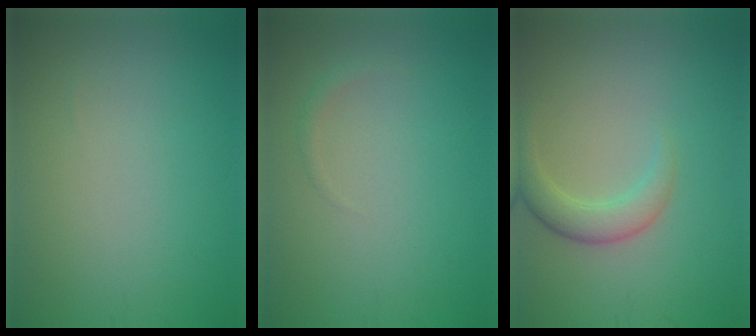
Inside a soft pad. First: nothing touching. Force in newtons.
{"total": 0.7, "press": 0.7, "slide": 0.0}
{"total": 2.8, "press": 2.8, "slide": 0.1}